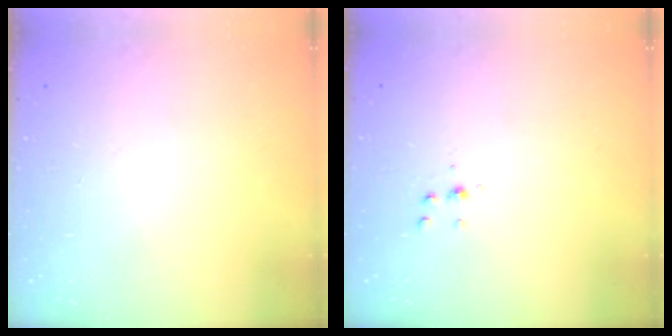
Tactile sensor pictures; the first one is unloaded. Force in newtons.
{"total": 4.4, "press": 4.3, "slide": 0.4}